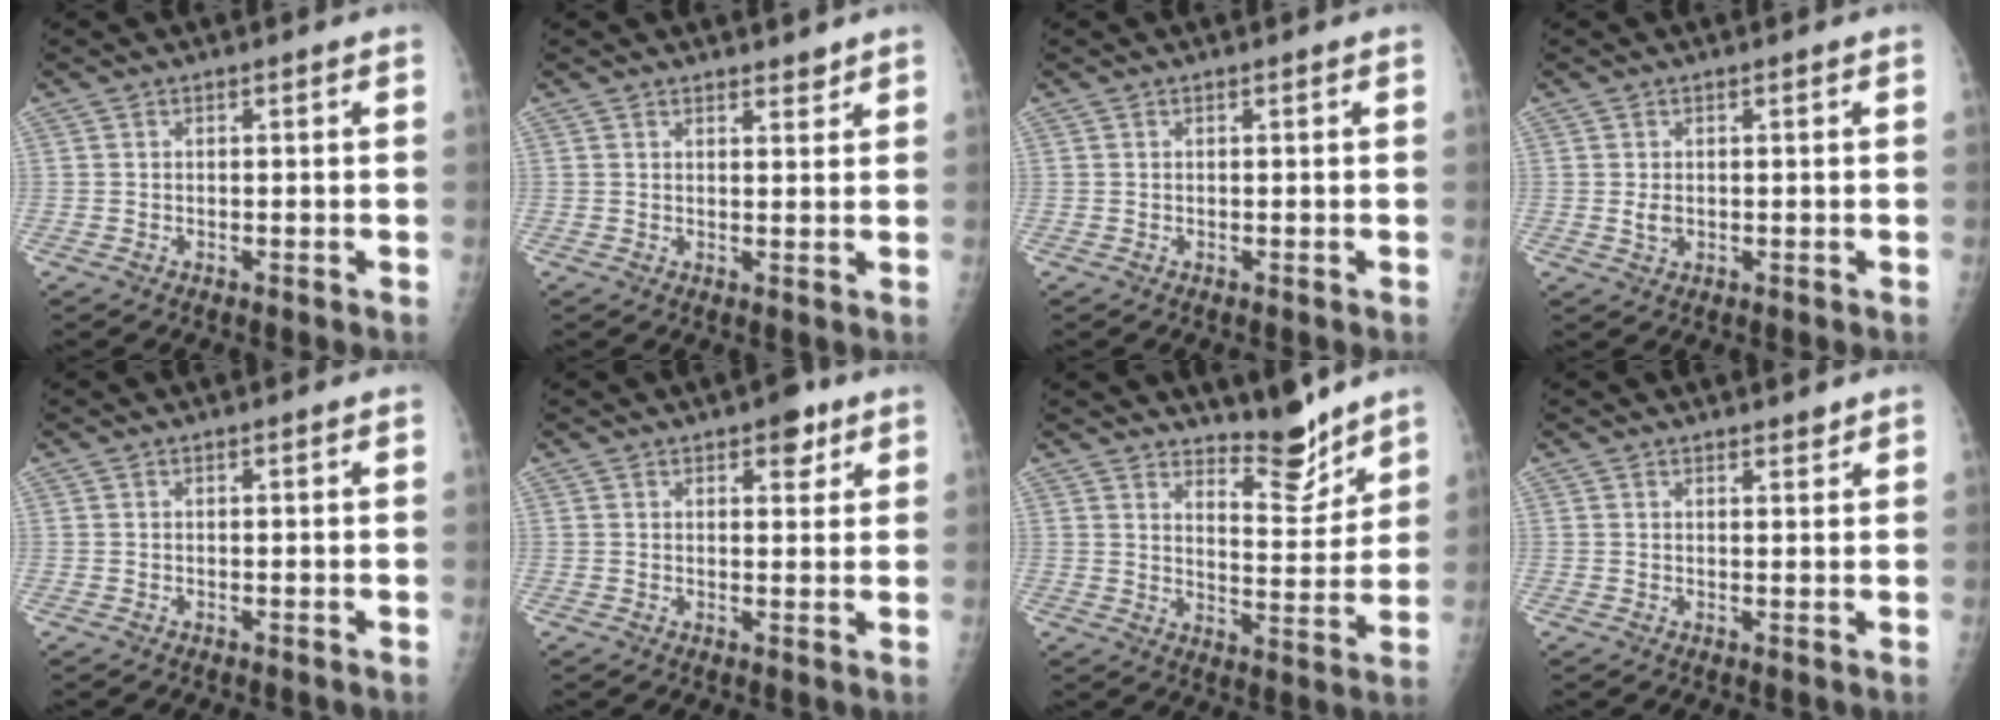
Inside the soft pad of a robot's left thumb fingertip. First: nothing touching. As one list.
[{"total": 2.2, "force": [1.9, 0.7, 0.7], "torque": [0.002, -0.014, 0.026]}, {"total": 0.0}, {"total": 1.7, "force": [0.1, 1.2, 1.3], "torque": [-0.020, -0.004, 0.006]}, {"total": 0.0}, {"total": 4.5, "force": [2.7, 2.3, 2.8], "torque": [-0.017, -0.011, 0.032]}, {"total": 8.4, "force": [7.5, 2.1, 3.1], "torque": [-0.021, -0.071, 0.123]}, {"total": 1.7, "force": [1.5, 0.5, 0.5], "torque": [-0.001, -0.011, 0.021]}]